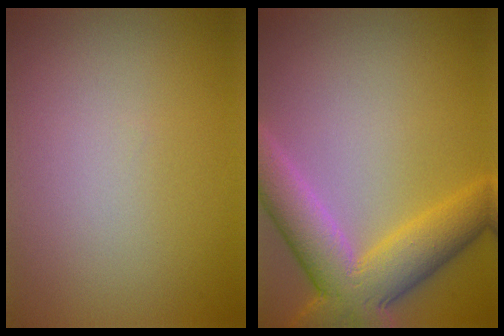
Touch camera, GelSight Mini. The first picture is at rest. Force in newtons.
{"total": 8.2, "press": 8.1, "slide": 0.6}